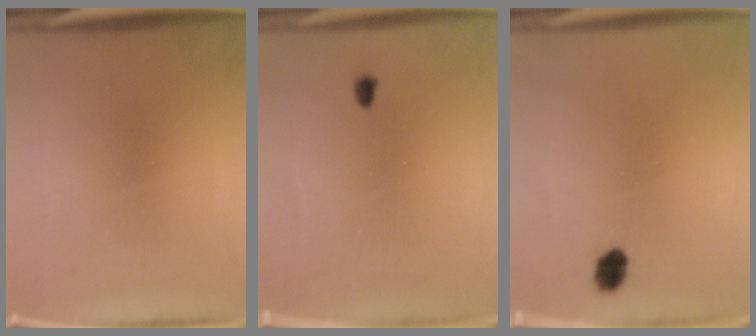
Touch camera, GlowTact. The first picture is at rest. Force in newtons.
{"total": 1.0}
{"total": 2.9}